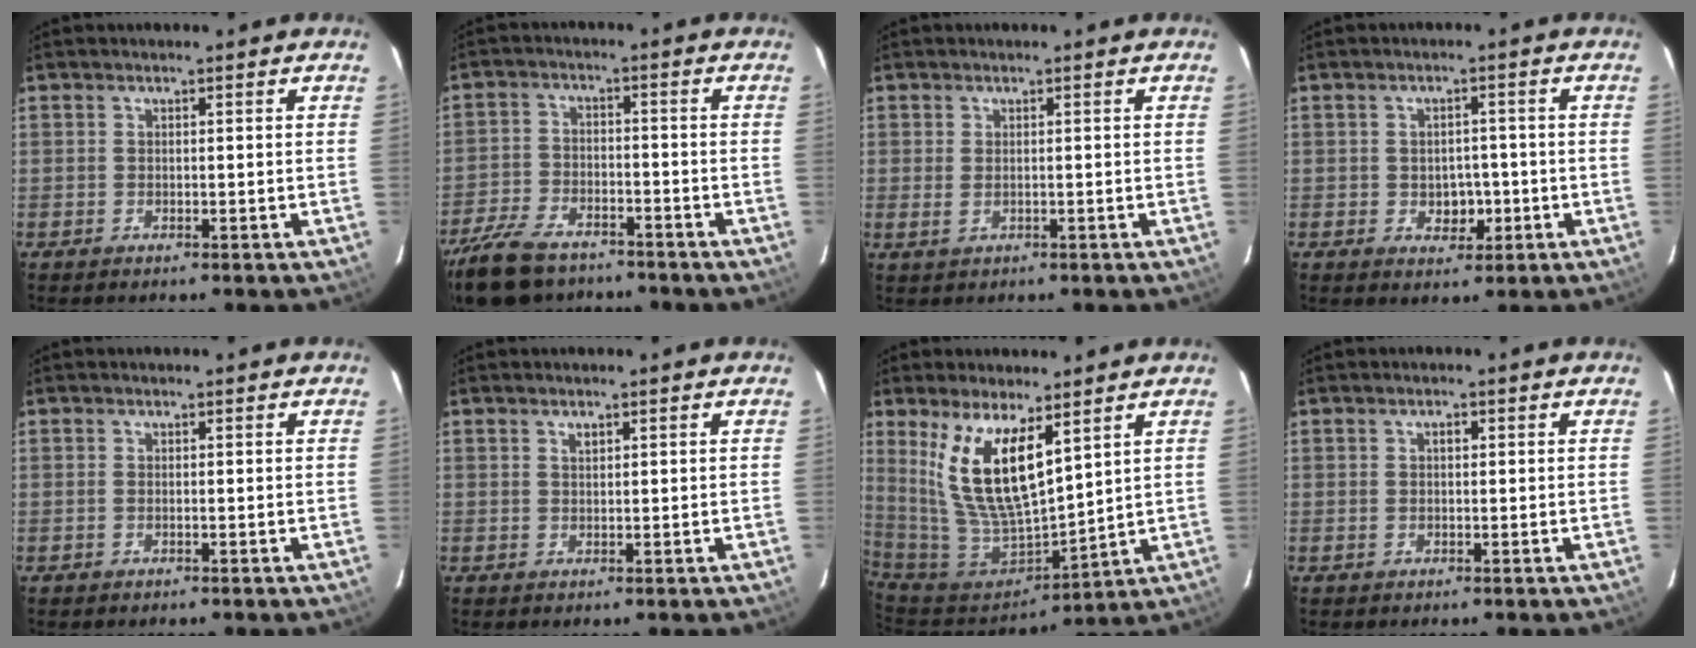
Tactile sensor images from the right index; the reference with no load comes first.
{"total": 13.9, "force": [-10.7, 6.6, 6.0], "torque": [-0.157, -0.011, -0.191]}
{"total": 1.6, "force": [-0.3, 0.5, 1.5], "torque": [-0.030, -0.002, -0.001]}
{"total": 4.2, "force": [-1.2, 3.3, 2.2], "torque": [-0.040, 0.005, -0.008]}
{"total": 0.0}
{"total": 0.9, "force": [0.6, 0.5, 0.6], "torque": [-0.009, 0.003, 0.011]}
{"total": 15.9, "force": [7.6, 6.0, 12.7], "torque": [-0.241, -0.006, 0.167]}
{"total": 0.9, "force": [0.3, 0.6, 0.6], "torque": [-0.008, 0.004, 0.003]}